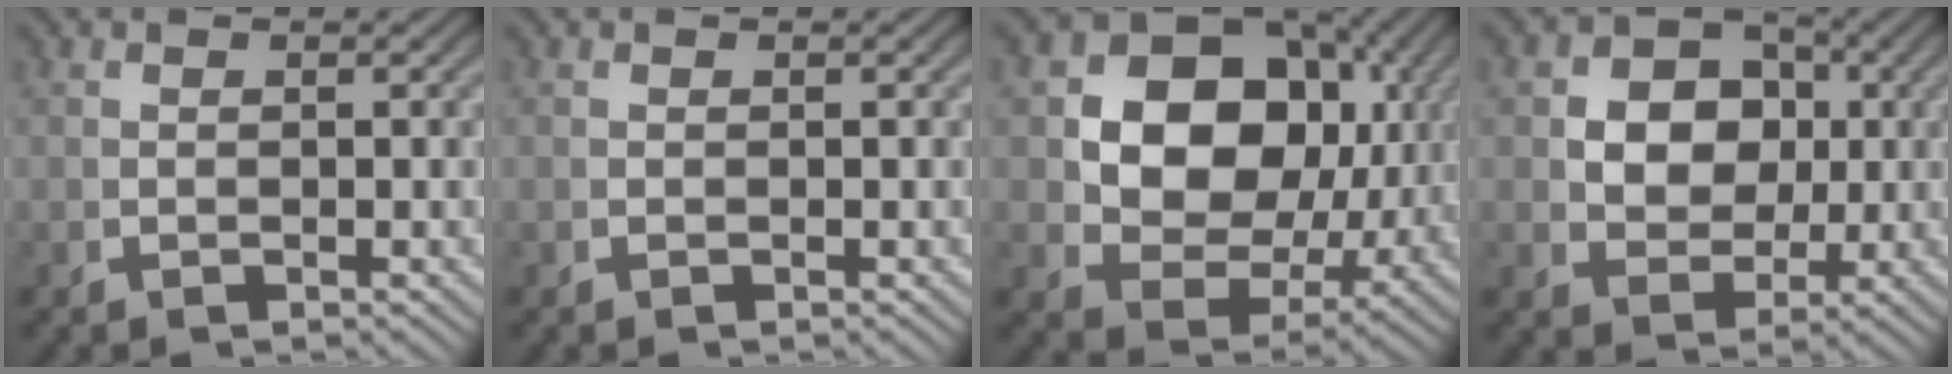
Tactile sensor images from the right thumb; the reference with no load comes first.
{"total": 0.0}
{"total": 14.8, "force": [1.5, 11.0, 9.9], "torque": [-0.205, -0.035, 0.036]}
{"total": 7.4, "force": [0.8, 5.9, 4.4], "torque": [-0.098, -0.035, 0.032]}